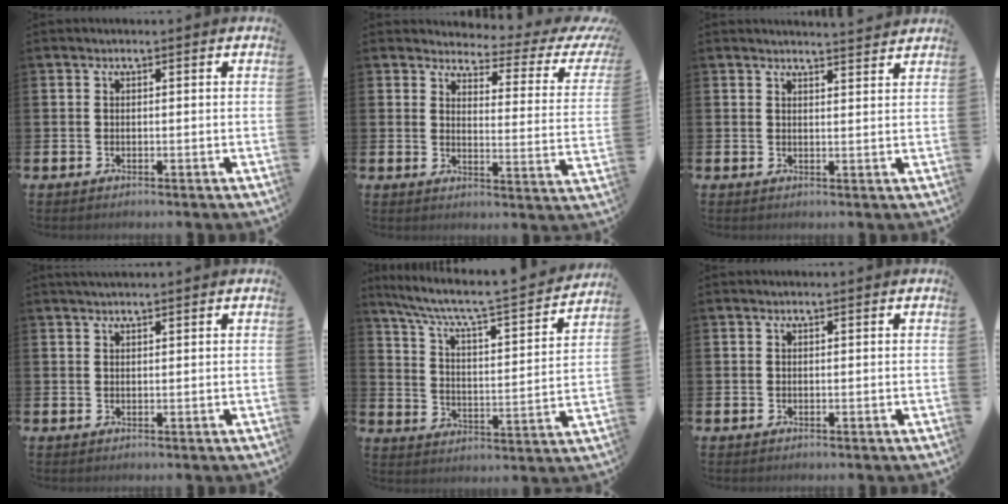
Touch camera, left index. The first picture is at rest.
{"total": 3.3, "force": [2.8, 1.2, 1.0], "torque": [-0.029, -0.034, 0.038]}
{"total": 2.7, "force": [2.7, -0.2, -0.1], "torque": [0.006, -0.020, 0.047]}
{"total": 1.3, "force": [1.2, 0.0, 0.5], "torque": [-0.008, 0.000, 0.022]}
{"total": 6.6, "force": [5.8, 0.9, 3.0], "torque": [-0.090, -0.048, 0.092]}
{"total": 0.0}